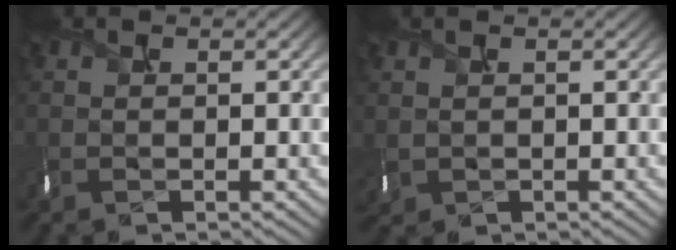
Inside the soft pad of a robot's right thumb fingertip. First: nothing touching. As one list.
[{"total": 1.5, "force": [0.3, 1.0, 1.1], "torque": [-0.035, -0.005, 0.013]}]